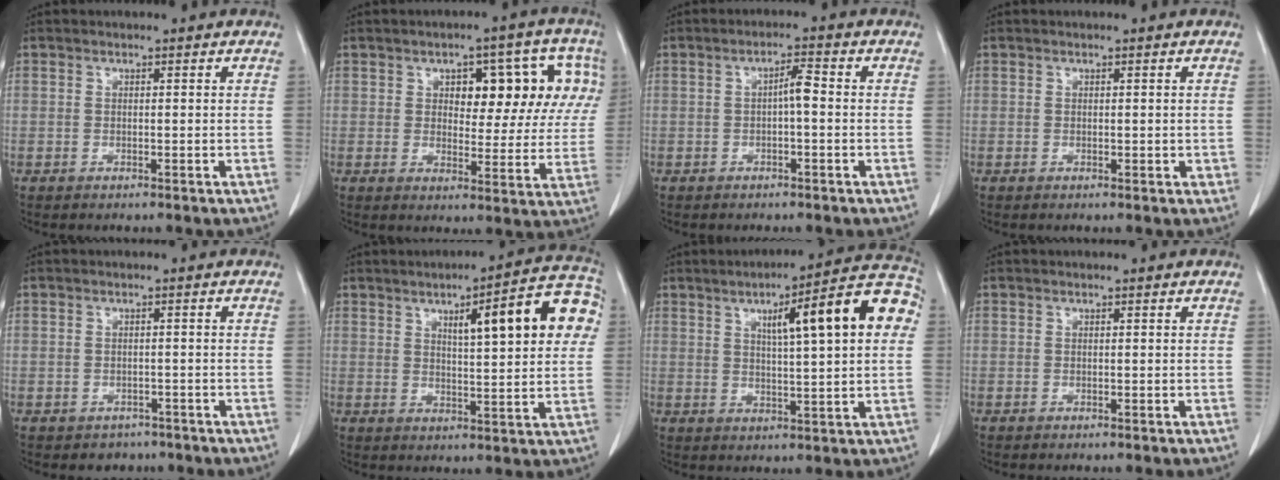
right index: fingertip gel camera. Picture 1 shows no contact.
{"total": 12.4, "force": [4.1, 5.8, 10.2], "torque": [-0.109, 0.035, 0.053]}
{"total": 2.8, "force": [-0.2, 0.4, 2.7], "torque": [-0.044, 0.007, -0.004]}
{"total": 0.9, "force": [0.1, 0.6, 0.7], "torque": [-0.004, 0.001, 0.006]}
{"total": 2.6, "force": [-1.8, 1.9, 0.0], "torque": [-0.005, 0.009, -0.023]}
{"total": 13.5, "force": [4.2, 2.4, 12.6], "torque": [-0.161, 0.026, 0.052]}
{"total": 14.9, "force": [4.1, 1.9, 14.2], "torque": [-0.192, 0.032, 0.051]}
{"total": 0.0}